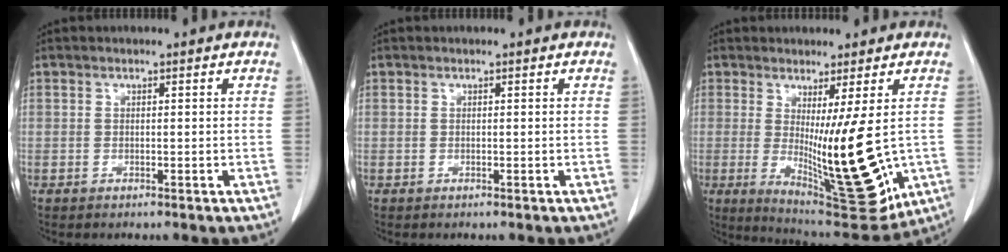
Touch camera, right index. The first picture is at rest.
{"total": 0.0}
{"total": 15.1, "force": [-0.9, 2.3, 14.9], "torque": [-0.227, -0.038, 0.001]}